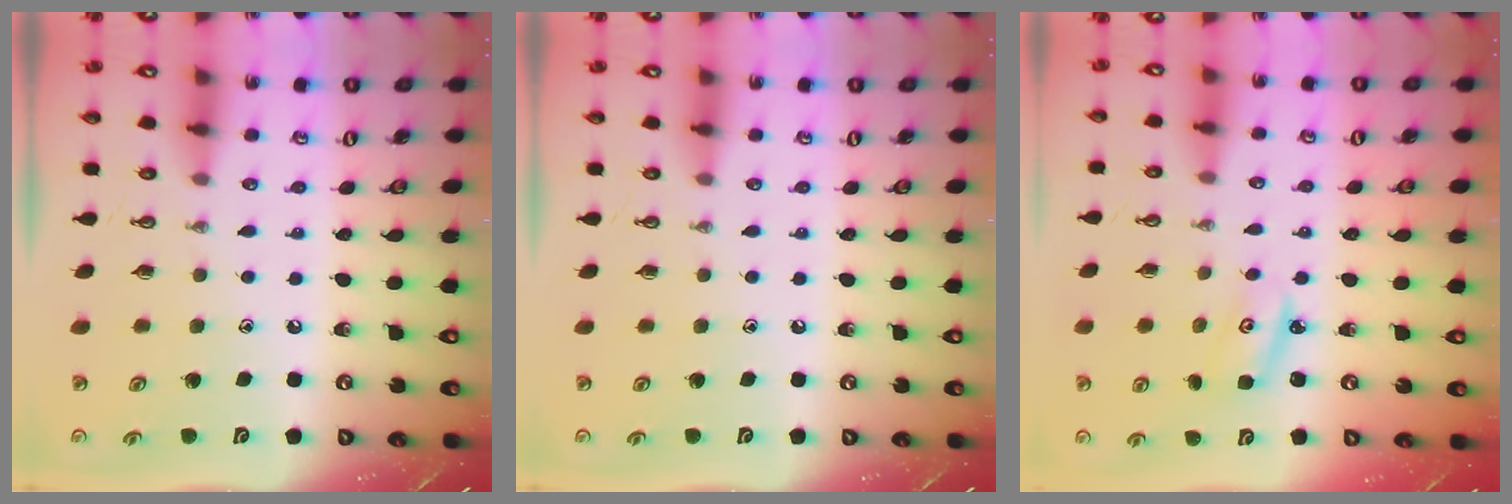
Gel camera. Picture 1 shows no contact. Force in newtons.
{"total": 0.0}
{"total": 3.2, "press": 3.2, "slide": 0.3}